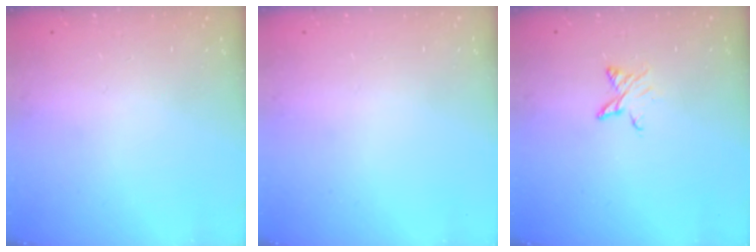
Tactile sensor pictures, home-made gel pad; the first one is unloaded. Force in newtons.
{"total": 0.0}
{"total": 5.9, "press": 5.9, "slide": 0.6}